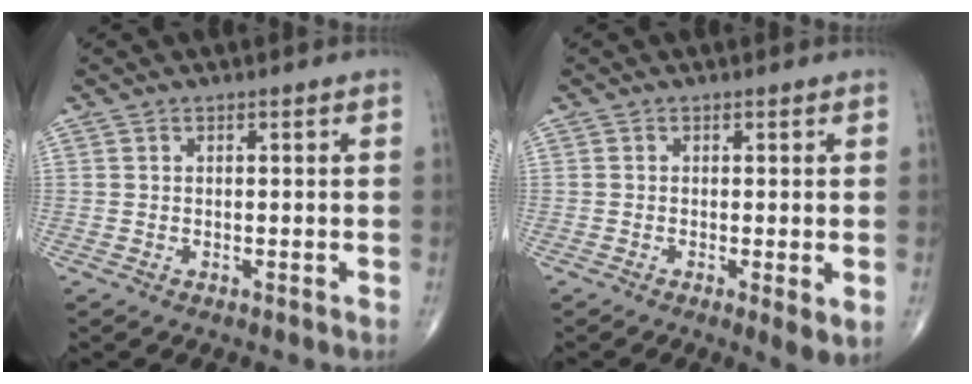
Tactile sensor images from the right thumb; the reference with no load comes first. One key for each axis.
{"total": 3.3, "fx": -0.6, "fy": 0.8, "fz": 3.1, "tx": -0.055, "ty": -0.013, "tz": -0.015}